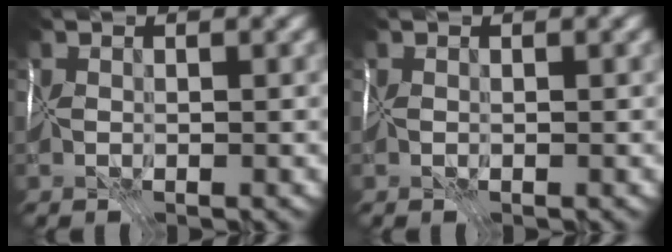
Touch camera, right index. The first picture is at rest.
{"total": 0.0}